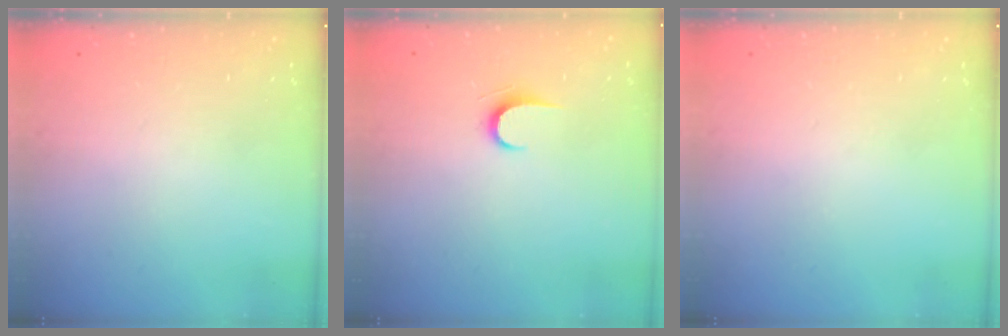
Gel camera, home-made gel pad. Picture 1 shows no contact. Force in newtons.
{"total": 6.0, "press": 6.0, "slide": 0.7}
{"total": 0.0}